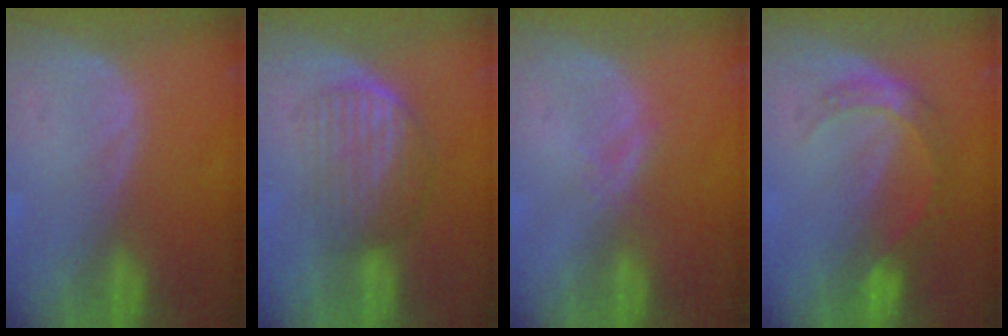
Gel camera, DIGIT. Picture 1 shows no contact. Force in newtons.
{"total": 7.0, "press": 5.9, "slide": 3.8}
{"total": 1.3, "press": 1.3, "slide": 0.1}
{"total": 5.4, "press": 4.9, "slide": 2.2}